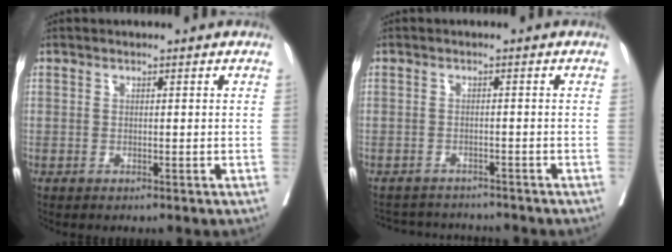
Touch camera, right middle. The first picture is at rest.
{"total": 7.9, "force": [-7.8, 1.1, 1.1], "torque": [-0.019, 0.008, -0.106]}